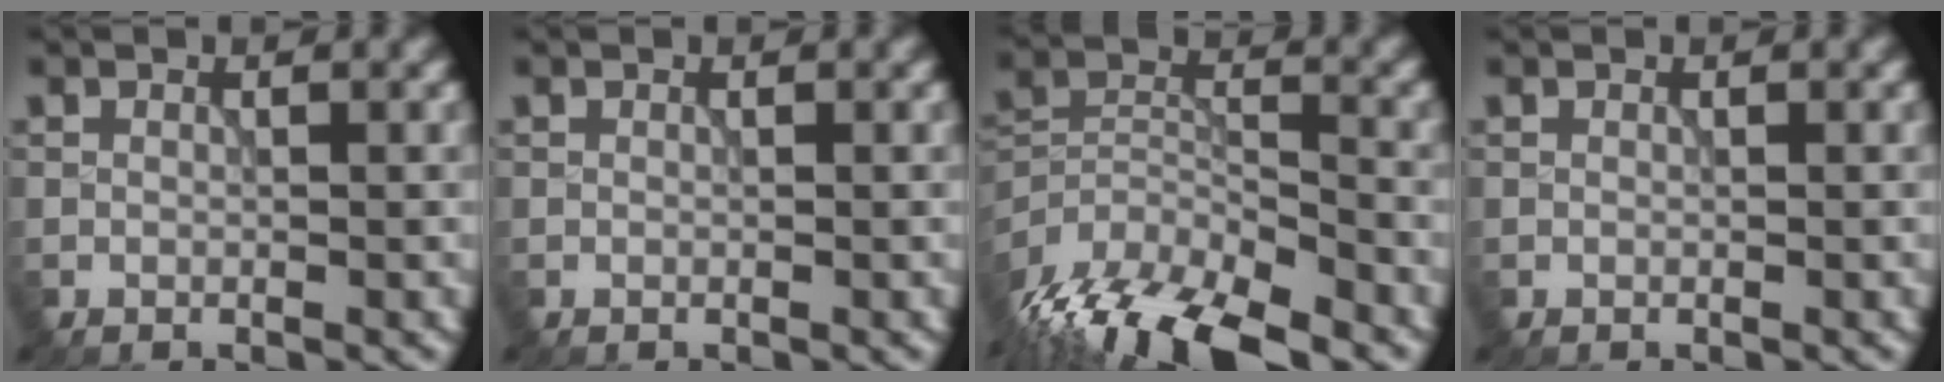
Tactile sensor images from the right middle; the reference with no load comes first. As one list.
[{"total": 0.0}, {"total": 12.2, "force": [-9.4, 4.1, 6.6], "torque": [-0.137, -0.017, -0.162]}, {"total": 0.0}]